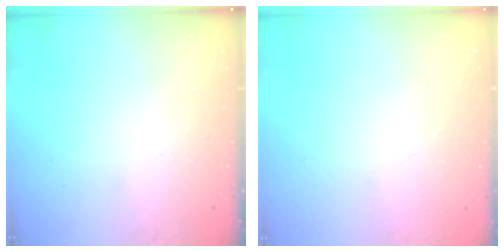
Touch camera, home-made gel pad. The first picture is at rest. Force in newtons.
{"total": 0.6, "press": 0.6, "slide": 0.1}